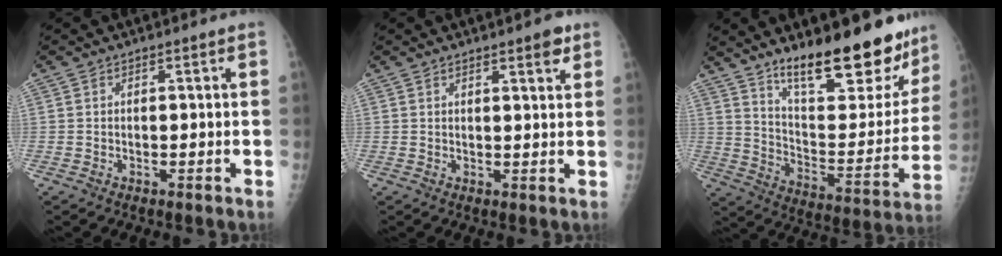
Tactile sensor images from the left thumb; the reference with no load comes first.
{"total": 4.7, "force": [2.9, 1.3, 3.5], "torque": [-0.036, -0.014, 0.035]}
{"total": 24.5, "force": [18.2, 7.7, 14.5], "torque": [-0.166, -0.106, 0.274]}